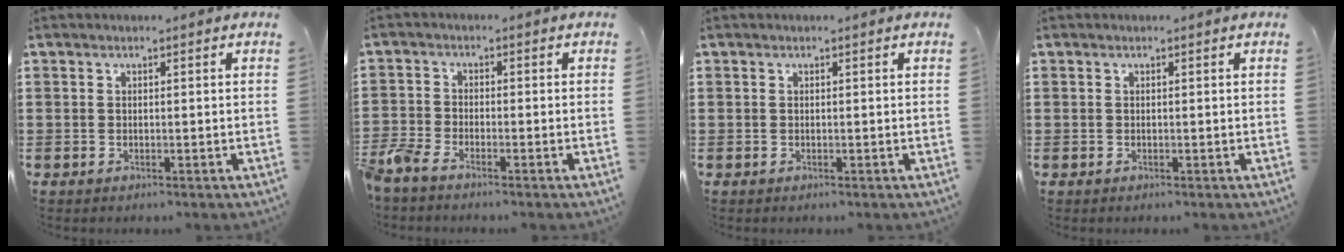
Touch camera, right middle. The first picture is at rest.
{"total": 3.1, "force": [-2.7, 0.8, 1.2], "torque": [-0.058, -0.009, -0.066]}
{"total": 0.0}
{"total": 0.0}